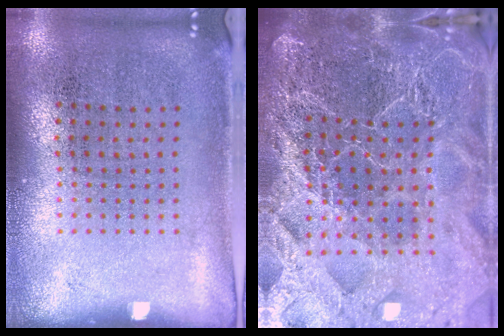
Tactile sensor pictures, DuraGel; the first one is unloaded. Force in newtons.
{"total": 6.4, "press": 5.5, "slide": 3.3}